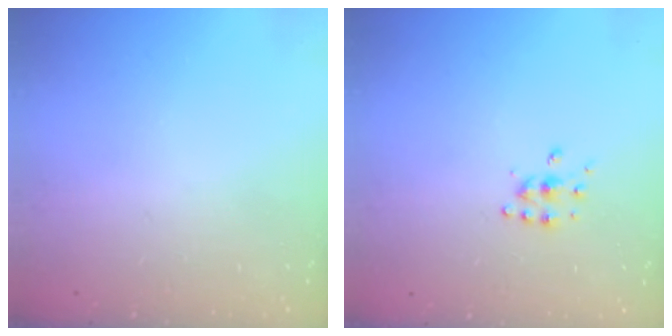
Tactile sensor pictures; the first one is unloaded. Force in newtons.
{"total": 5.4, "press": 5.4, "slide": 0.6}